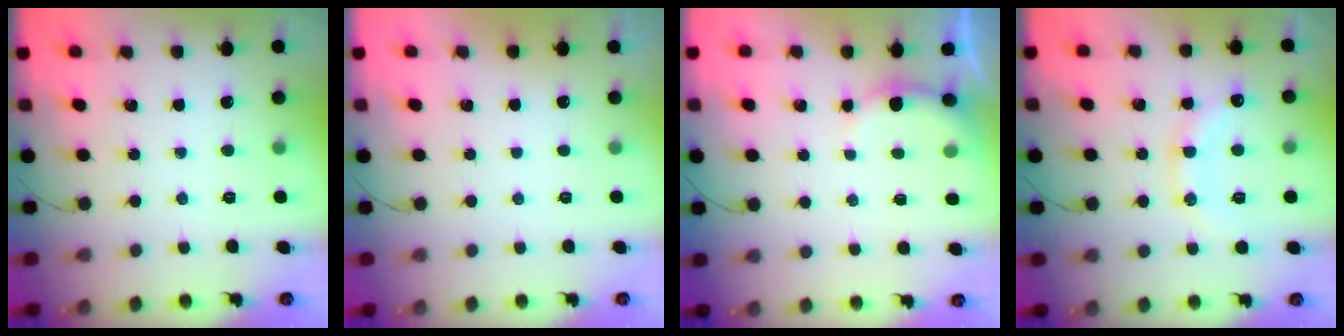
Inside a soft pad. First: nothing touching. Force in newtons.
{"total": 2.9, "press": 2.9, "slide": 0.1}
{"total": 2.7, "press": 2.5, "slide": 0.8}
{"total": 13.5, "press": 13.4, "slide": 1.1}